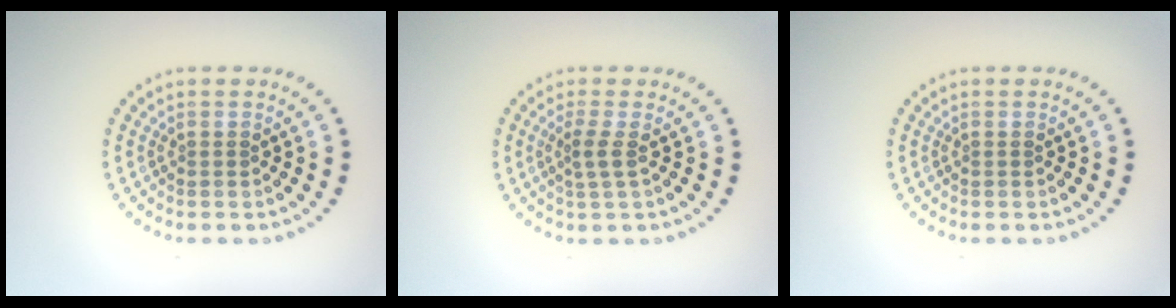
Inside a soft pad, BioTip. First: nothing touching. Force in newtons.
{"total": 1.5, "press": 1.2, "slide": 1.0}
{"total": 0.0}